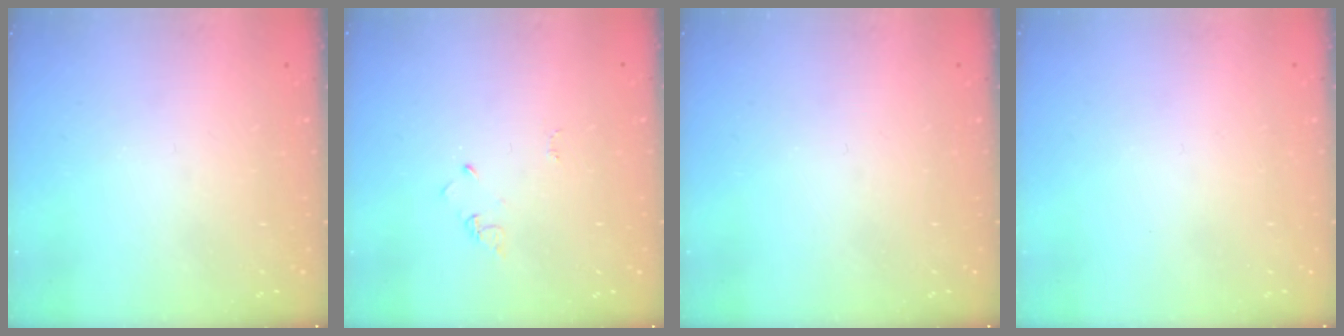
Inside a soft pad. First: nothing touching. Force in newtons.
{"total": 2.9, "press": 2.9, "slide": 0.3}
{"total": 0.0}
{"total": 1.6, "press": 1.6, "slide": 0.1}